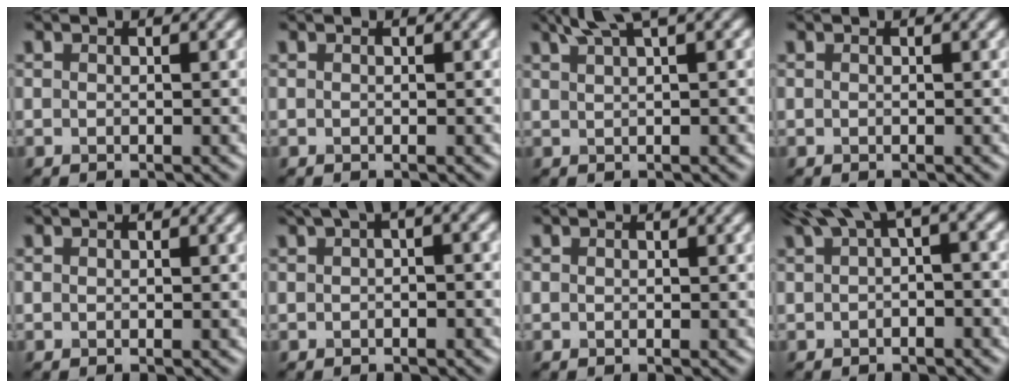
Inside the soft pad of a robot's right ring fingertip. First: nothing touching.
{"total": 0.0}
{"total": 3.9, "force": [2.9, 0.5, 2.7], "torque": [-0.032, 0.014, 0.047]}
{"total": 0.0}
{"total": 0.0}
{"total": 3.0, "force": [1.1, 0.9, 2.6], "torque": [-0.035, 0.008, 0.010]}
{"total": 0.0}
{"total": 4.5, "force": [1.9, 1.4, 3.8], "torque": [-0.046, 0.016, 0.023]}